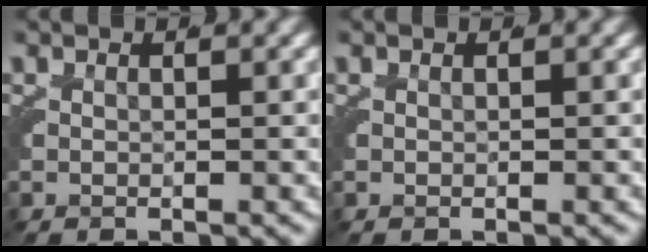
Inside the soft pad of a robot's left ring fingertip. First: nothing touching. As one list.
[{"total": 0.0}]